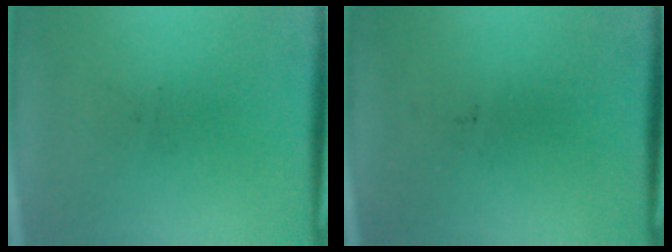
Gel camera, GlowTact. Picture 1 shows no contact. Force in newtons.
{"total": 0.0}